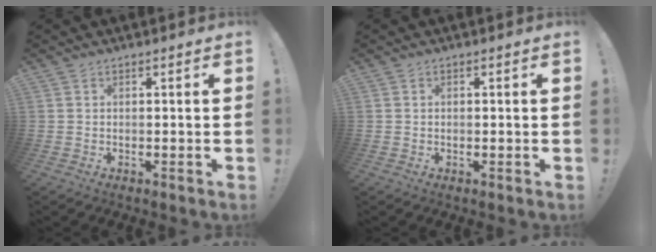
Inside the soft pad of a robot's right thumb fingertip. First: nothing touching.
{"total": 0.0}